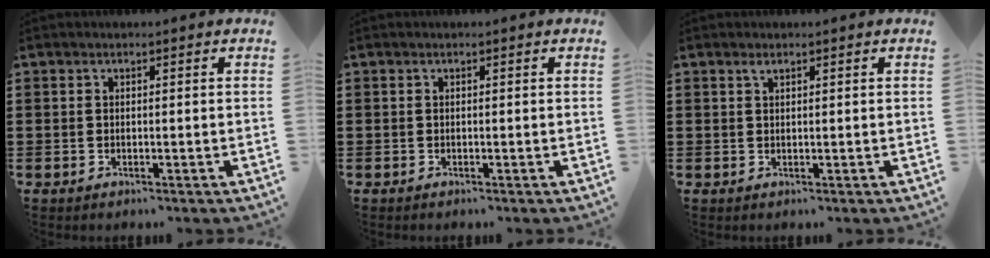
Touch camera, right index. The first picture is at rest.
{"total": 0.0}
{"total": 0.9, "force": [0.5, 0.3, 0.6], "torque": [-0.014, 0.002, 0.010]}